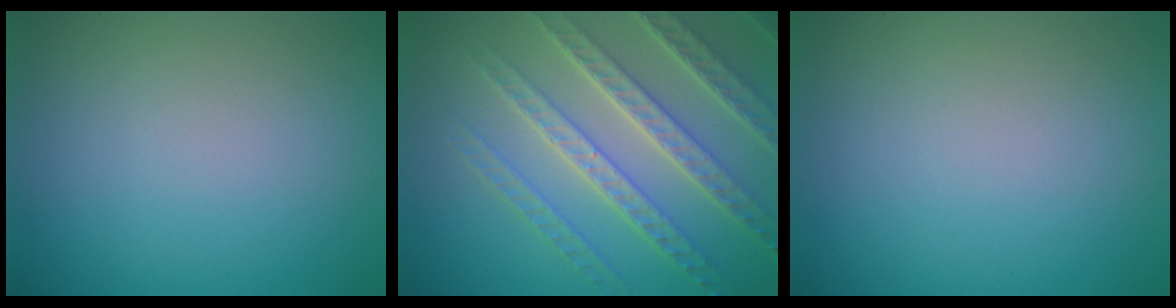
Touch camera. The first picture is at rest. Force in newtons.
{"total": 7.2, "press": 5.5, "slide": 4.6}
{"total": 0.0}